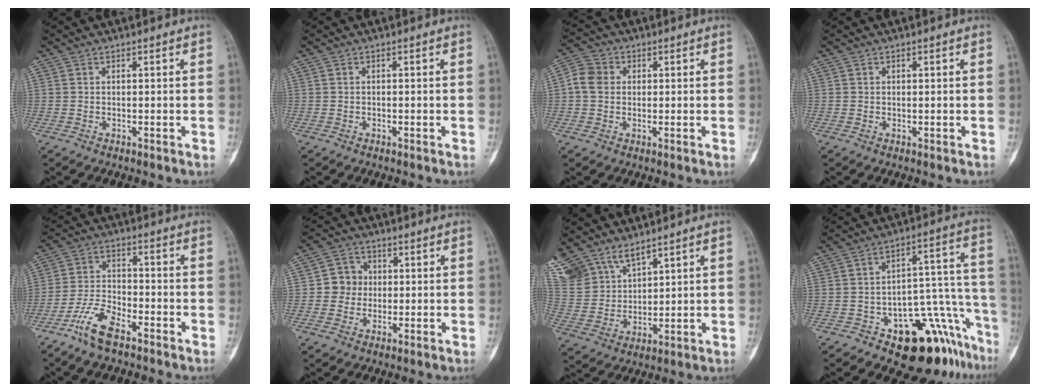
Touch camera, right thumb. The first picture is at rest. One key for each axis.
{"total": 0.0}
{"total": 5.2, "fx": 0.3, "fy": 4.6, "fz": 2.5, "tx": -0.040, "ty": 0.013, "tz": -0.001}
{"total": 0.0}
{"total": 8.2, "fx": -5.6, "fy": 3.1, "fz": 5.1, "tx": -0.109, "ty": 0.026, "tz": -0.117}
{"total": 5.4, "fx": 0.0, "fy": 5.2, "fz": 1.6, "tx": 0.007, "ty": 0.011, "tz": -0.007}
{"total": 13.5, "fx": 10.0, "fy": 7.2, "fz": 5.5, "tx": -0.112, "ty": -0.022, "tz": 0.216}
{"total": 17.1, "fx": -10.6, "fy": 7.6, "fz": 11.0, "tx": -0.052, "ty": 0.125, "tz": -0.146}